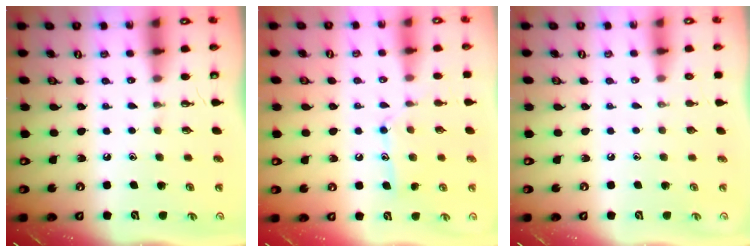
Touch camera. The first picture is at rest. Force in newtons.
{"total": 11.1, "press": 11.1, "slide": 0.6}
{"total": 0.0}